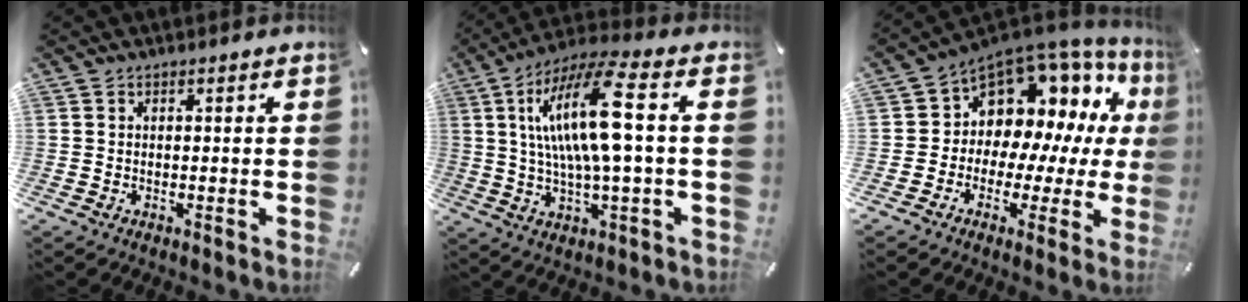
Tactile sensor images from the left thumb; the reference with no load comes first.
{"total": 17.2, "force": [3.1, 3.9, 16.4], "torque": [-0.336, -0.001, 0.038]}
{"total": 9.9, "force": [4.3, 8.2, 3.5], "torque": [-0.062, -0.062, 0.081]}